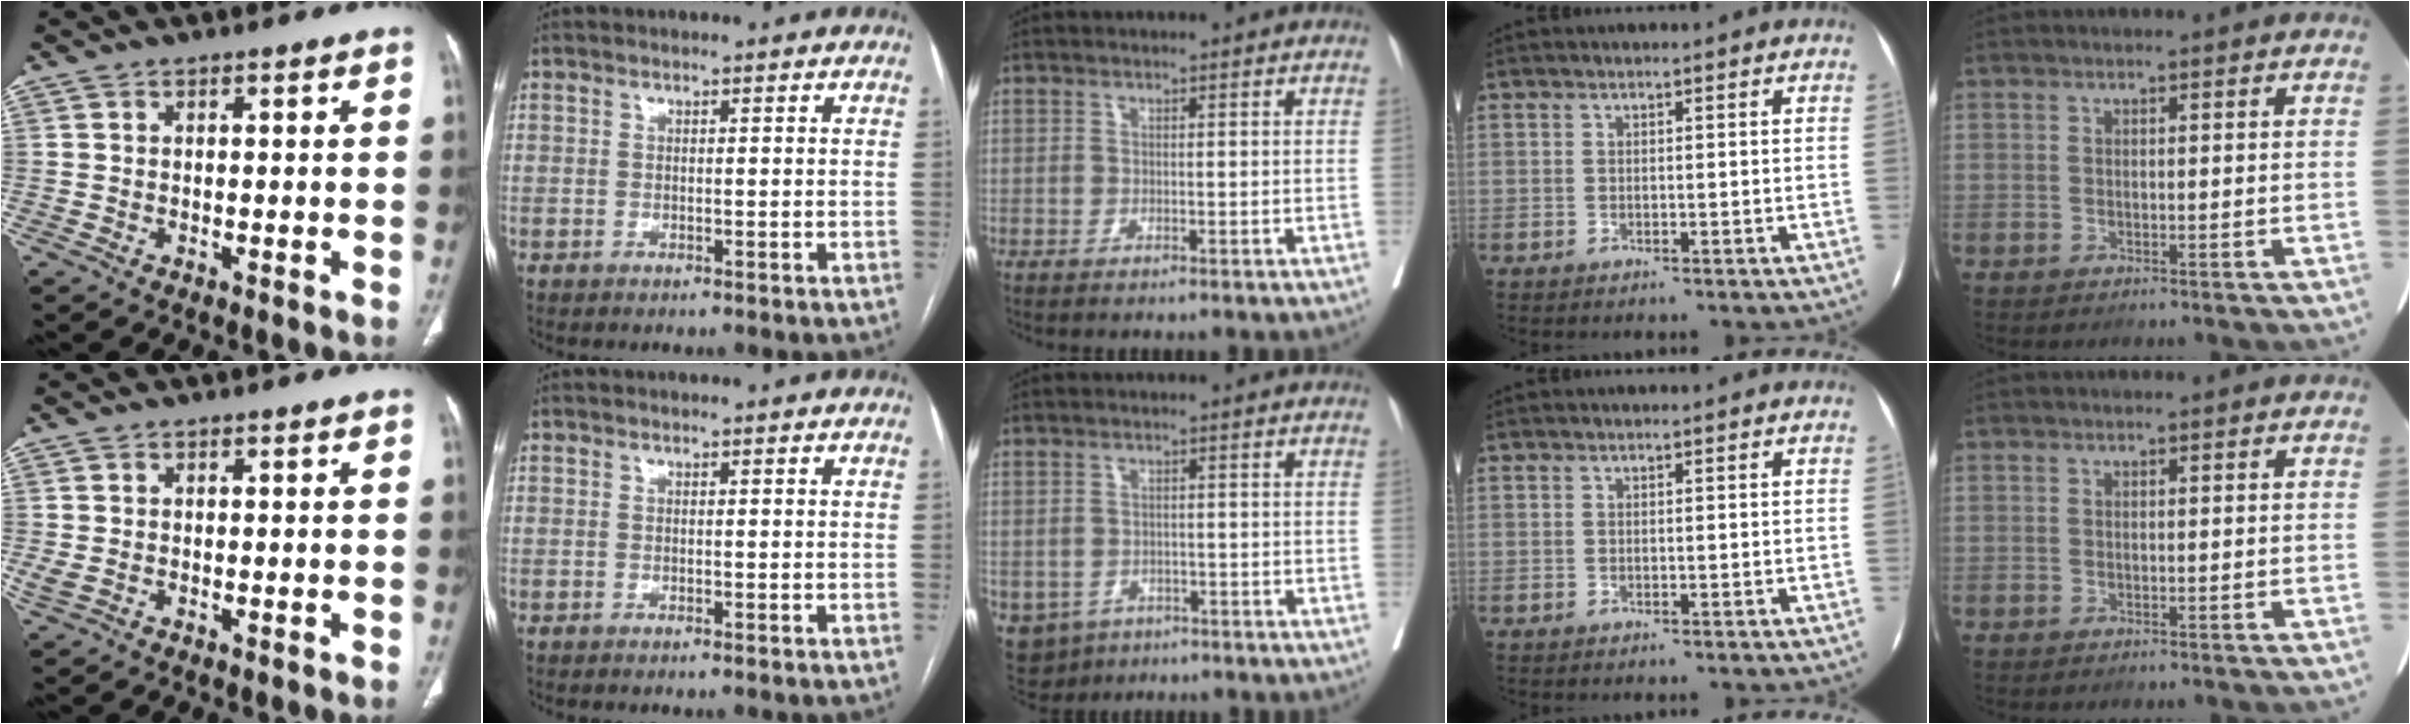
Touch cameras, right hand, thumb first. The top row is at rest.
{"thumb": {"total": 2.1, "force": [-0.2, 1.5, 1.6], "torque": [-0.050, 0.004, -0.001]}, "middle": {"total": 6.2, "force": [-3.3, 5.0, 1.3], "torque": [-0.026, 0.002, -0.044]}}